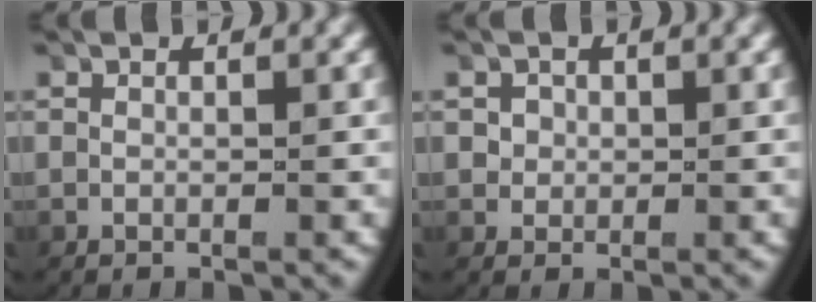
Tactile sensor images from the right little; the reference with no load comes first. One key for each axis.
{"total": 1.5, "fx": 0.2, "fy": 1.4, "fz": 0.5, "tx": -0.014, "ty": -0.004, "tz": 0.005}